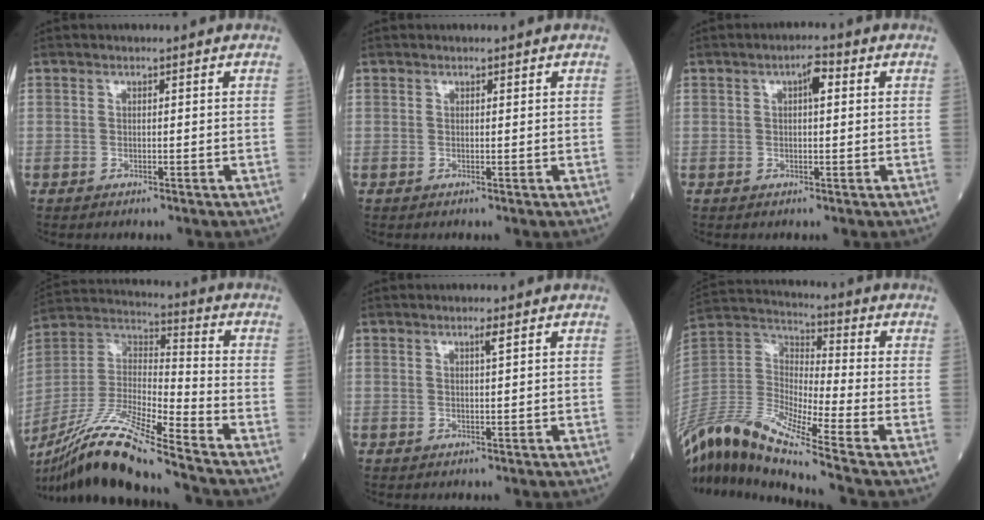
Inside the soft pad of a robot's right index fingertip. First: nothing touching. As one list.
[{"total": 0.0}, {"total": 2.8, "force": [0.8, 0.8, 2.6], "torque": [-0.043, 0.009, 0.012]}, {"total": 18.3, "force": [-14.7, 0.2, 10.9], "torque": [-0.244, -0.018, -0.277]}, {"total": 1.2, "force": [0.7, -0.2, 1.0], "torque": [-0.021, -0.002, 0.013]}, {"total": 17.4, "force": [-13.2, -0.3, 11.3], "torque": [-0.235, -0.006, -0.253]}]